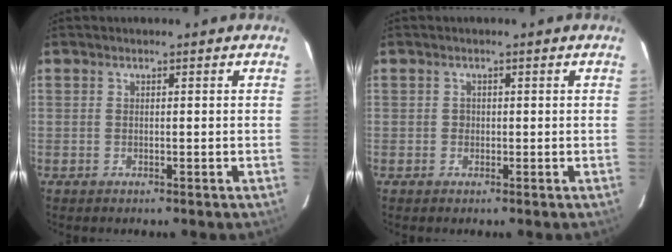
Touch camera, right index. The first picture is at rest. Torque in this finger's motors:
{"motor_torque": [0.19, -0.02, 0.01, 0.01]}